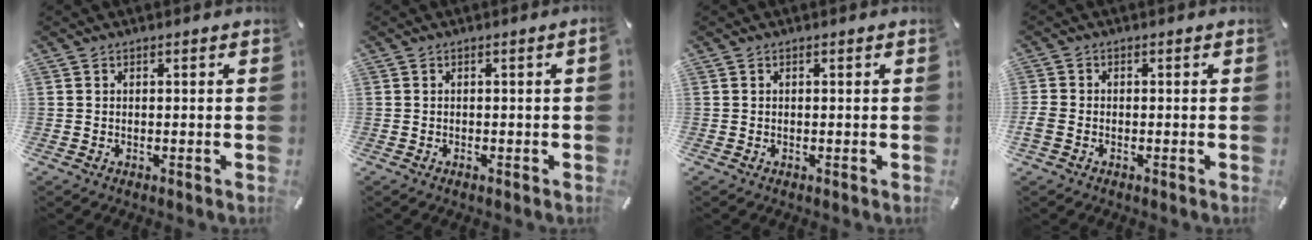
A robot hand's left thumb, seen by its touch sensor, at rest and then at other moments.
{"total": 1.4, "force": [-0.3, 0.0, 1.3], "torque": [-0.020, -0.005, -0.005]}
{"total": 0.0}
{"total": 1.8, "force": [-1.0, 1.2, 0.8], "torque": [-0.013, 0.005, -0.019]}